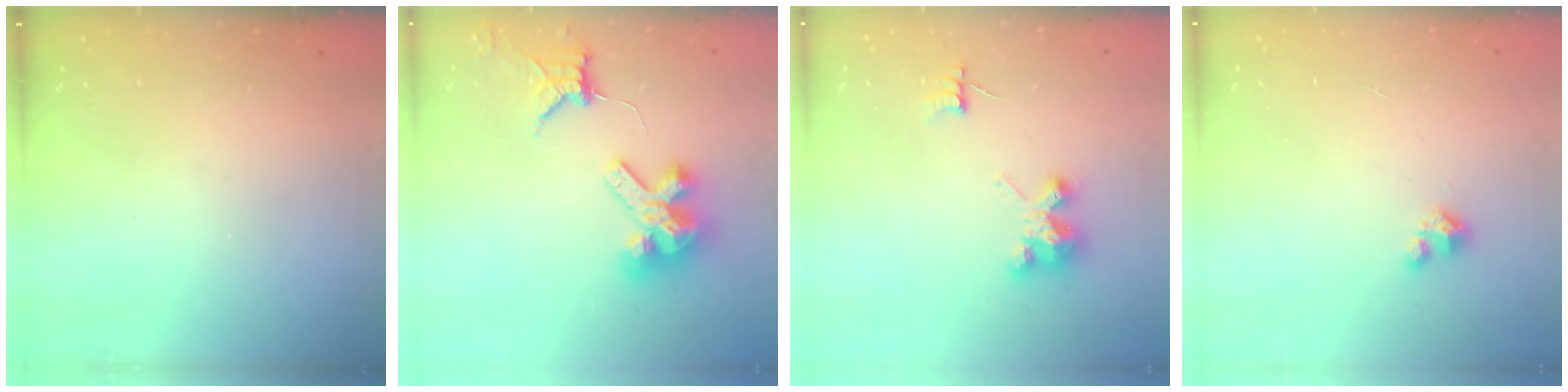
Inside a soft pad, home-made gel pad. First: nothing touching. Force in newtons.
{"total": 13.3, "press": 13.2, "slide": 1.8}
{"total": 4.5, "press": 4.5, "slide": 0.1}
{"total": 2.4, "press": 2.4, "slide": 0.2}